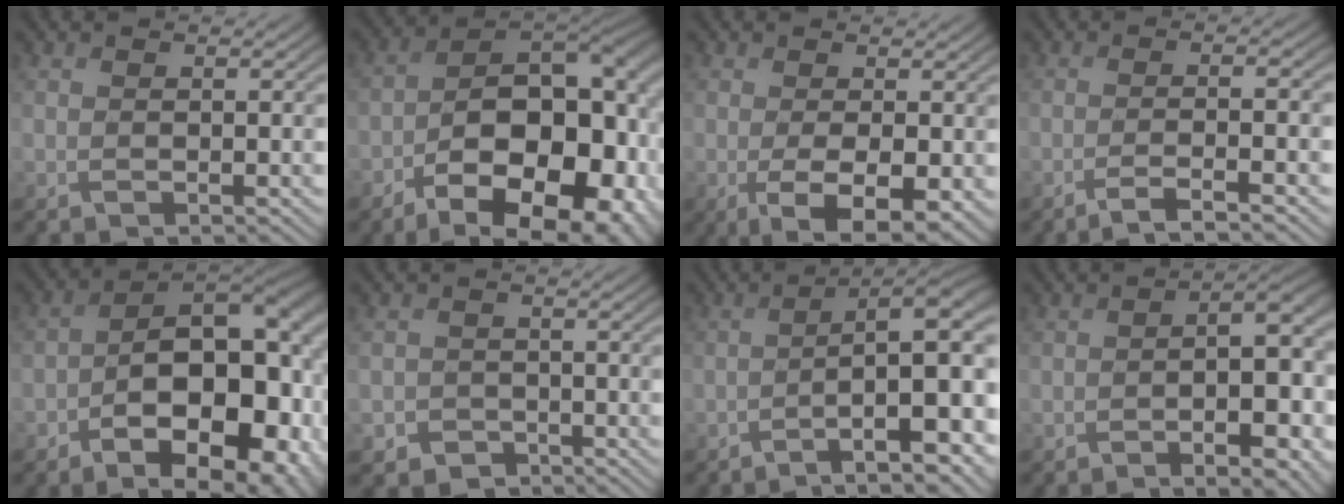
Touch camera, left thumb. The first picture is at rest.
{"total": 20.2, "force": [-7.5, 11.2, 15.0], "torque": [-0.186, -0.019, -0.097]}
{"total": 6.0, "force": [-1.4, 2.5, 5.2], "torque": [-0.097, -0.013, -0.016]}
{"total": 4.5, "force": [-2.3, 0.7, 3.8], "torque": [-0.048, 0.008, -0.057]}
{"total": 19.2, "force": [-5.5, 10.5, 15.0], "torque": [-0.180, -0.019, -0.069]}
{"total": 3.0, "force": [-1.6, 2.5, 0.5], "torque": [-0.010, -0.009, -0.030]}
{"total": 13.2, "force": [-4.0, 3.8, 12.0], "torque": [-0.149, 0.005, -0.057]}
{"total": 9.8, "force": [-3.0, 3.7, 8.5], "torque": [-0.123, -0.011, -0.036]}